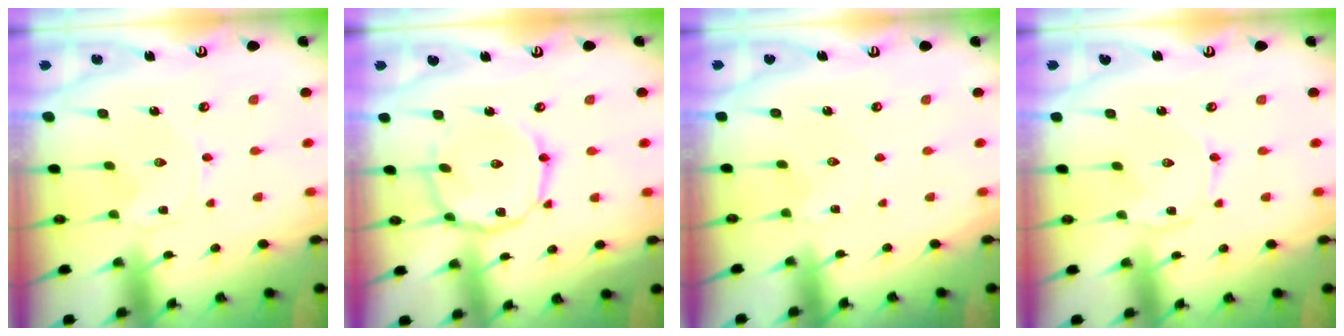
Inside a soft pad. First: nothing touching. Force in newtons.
{"total": 11.8, "press": 11.8, "slide": 0.7}
{"total": 2.3, "press": 2.3, "slide": 0.3}
{"total": 0.8, "press": 0.8, "slide": 0.2}